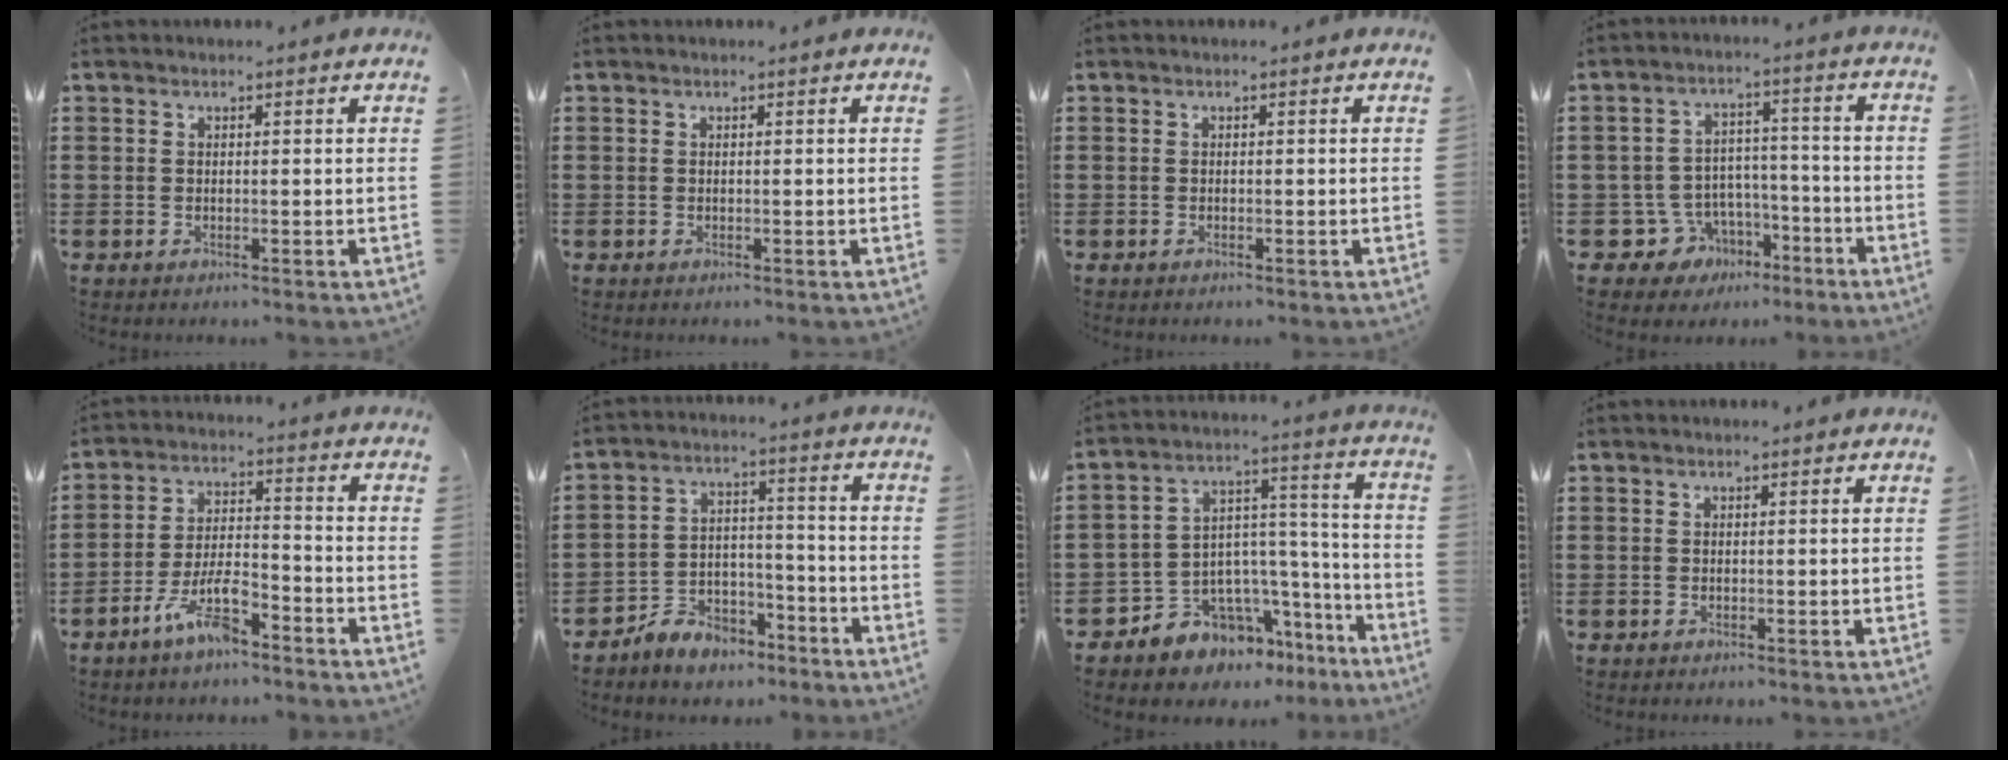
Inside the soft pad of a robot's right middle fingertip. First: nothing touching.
{"total": 0.0}
{"total": 0.0}
{"total": 6.3, "force": [-3.5, 5.2, 0.9], "torque": [-0.046, 0.013, -0.064]}
{"total": 8.0, "force": [-5.4, 2.4, 5.5], "torque": [-0.119, 0.004, -0.103]}
{"total": 5.9, "force": [-5.4, 2.1, 0.5], "torque": [-0.010, 0.019, -0.110]}
{"total": 7.2, "force": [-5.8, 4.4, 0.5], "torque": [-0.026, -0.001, -0.107]}
{"total": 0.0}